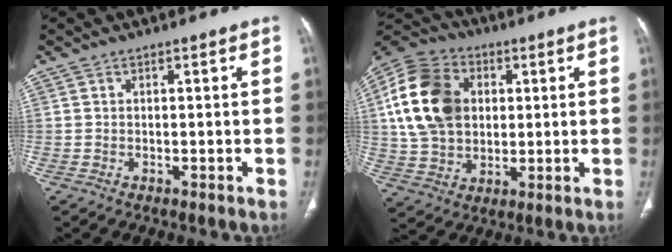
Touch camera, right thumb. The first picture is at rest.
{"total": 18.6, "force": [3.3, 14.0, 11.8], "torque": [-0.215, 0.014, 0.059]}